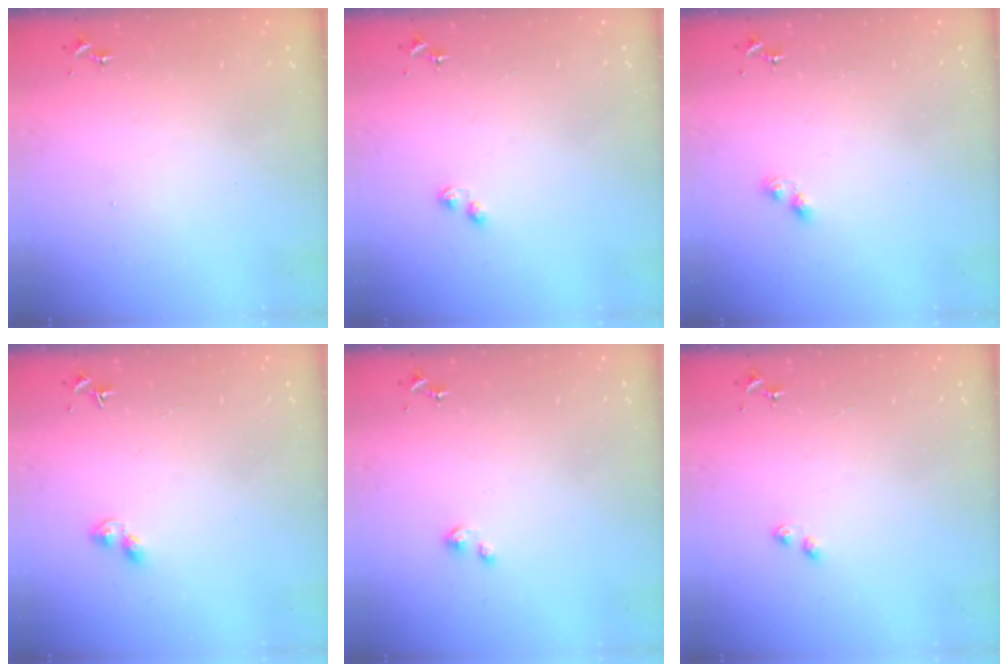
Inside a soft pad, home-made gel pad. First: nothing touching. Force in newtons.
{"total": 2.9, "press": 2.8, "slide": 0.7}
{"total": 4.2, "press": 4.2, "slide": 0.5}
{"total": 3.8, "press": 3.8, "slide": 0.4}
{"total": 3.3, "press": 3.3, "slide": 0.3}
{"total": 3.0, "press": 2.9, "slide": 0.6}